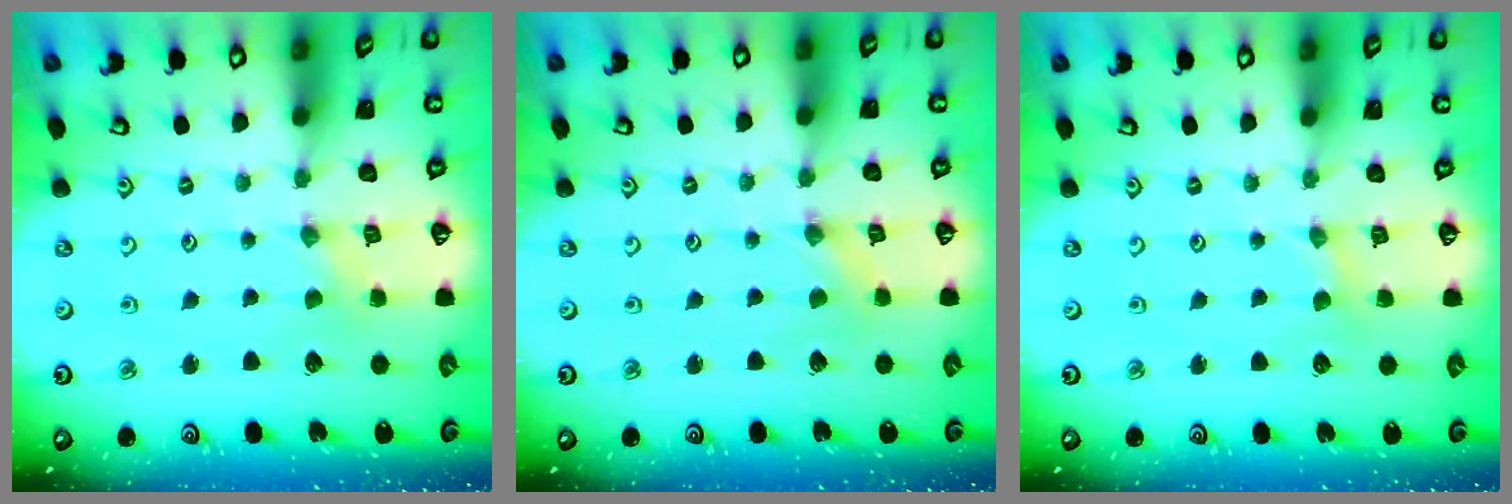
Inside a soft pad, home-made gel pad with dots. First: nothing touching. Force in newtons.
{"total": 0.0}
{"total": 1.7, "press": 1.7, "slide": 0.3}